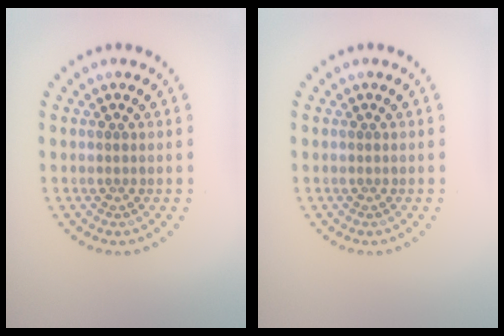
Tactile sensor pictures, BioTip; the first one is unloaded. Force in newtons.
{"total": 0.0}